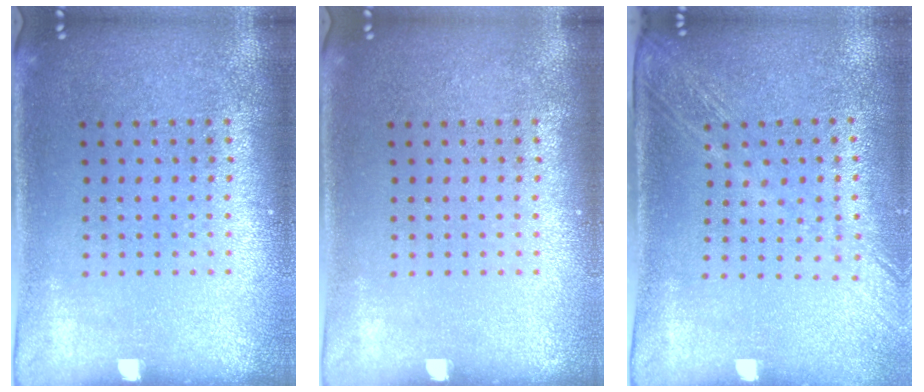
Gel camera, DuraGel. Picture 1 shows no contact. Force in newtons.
{"total": 0.0}
{"total": 2.0, "press": 1.6, "slide": 1.2}